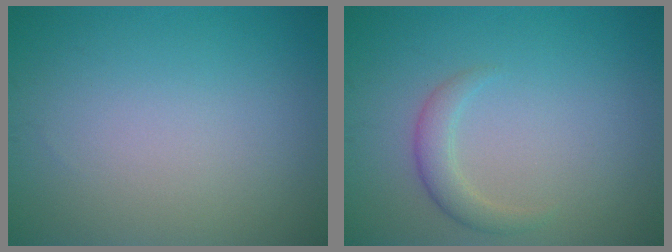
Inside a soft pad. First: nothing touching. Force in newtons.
{"total": 2.0, "press": 2.0, "slide": 0.1}